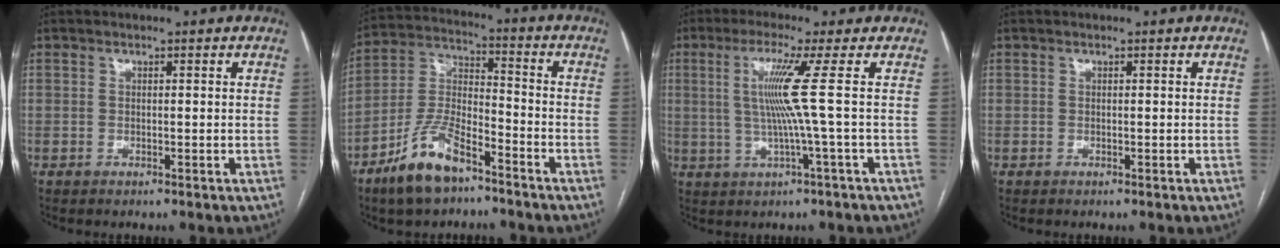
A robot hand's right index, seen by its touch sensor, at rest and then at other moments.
{"total": 11.4, "force": [-7.7, 3.9, 7.4], "torque": [-0.161, -0.002, -0.148]}
{"total": 6.9, "force": [0.8, -2.4, 6.4], "torque": [-0.133, 0.000, 0.021]}
{"total": 0.0}